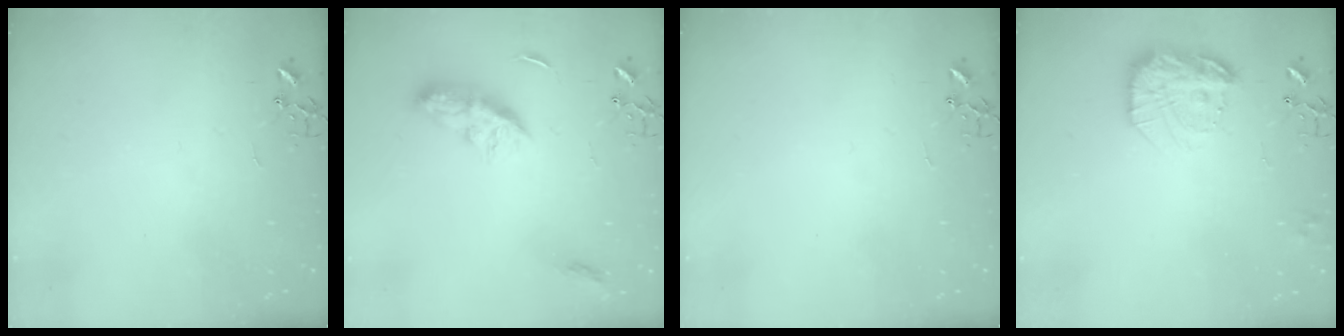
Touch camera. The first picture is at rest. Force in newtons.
{"total": 8.8, "press": 8.8, "slide": 0.0}
{"total": 0.0}
{"total": 17.5, "press": 17.5, "slide": 1.4}